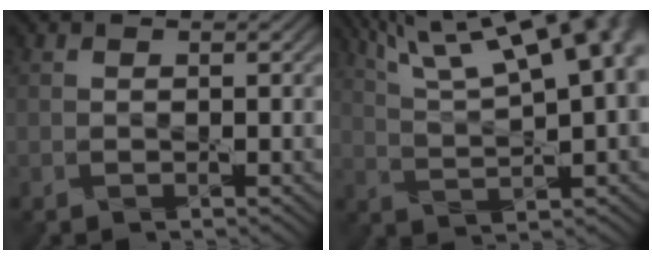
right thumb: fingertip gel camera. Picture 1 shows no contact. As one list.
[{"total": 20.2, "force": [10.0, 7.5, 15.8], "torque": [-0.255, 0.065, 0.157]}]